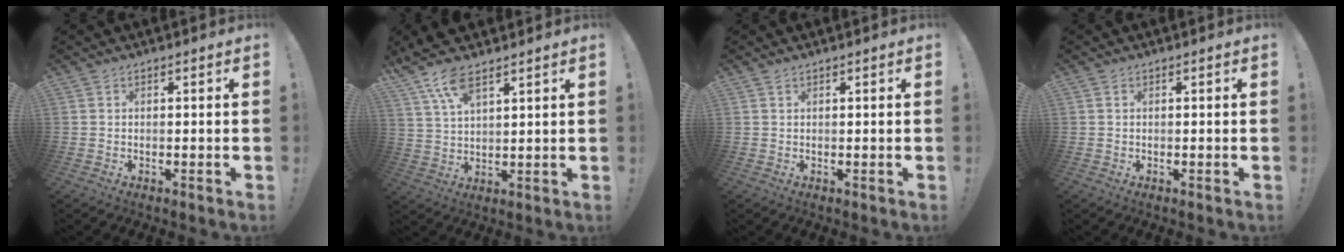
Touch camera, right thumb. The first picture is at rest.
{"total": 8.7, "force": [6.4, 2.6, 5.2], "torque": [-0.106, -0.028, 0.120]}
{"total": 0.6, "force": [0.5, 0.2, 0.3], "torque": [-0.006, -0.001, 0.010]}
{"total": 0.0}